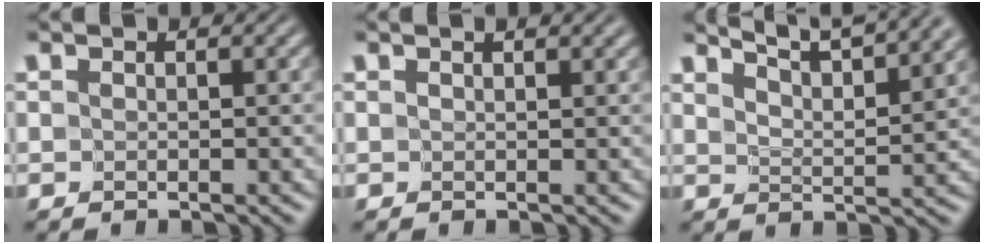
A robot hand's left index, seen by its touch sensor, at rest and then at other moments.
{"total": 1.0, "force": [0.8, 0.1, 0.7], "torque": [-0.005, 0.002, 0.010]}
{"total": 7.8, "force": [6.7, 1.4, 3.7], "torque": [-0.029, 0.017, 0.066]}